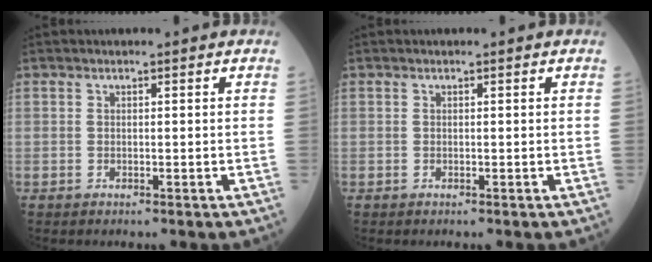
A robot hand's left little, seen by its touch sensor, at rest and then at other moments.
{"total": 0.0}